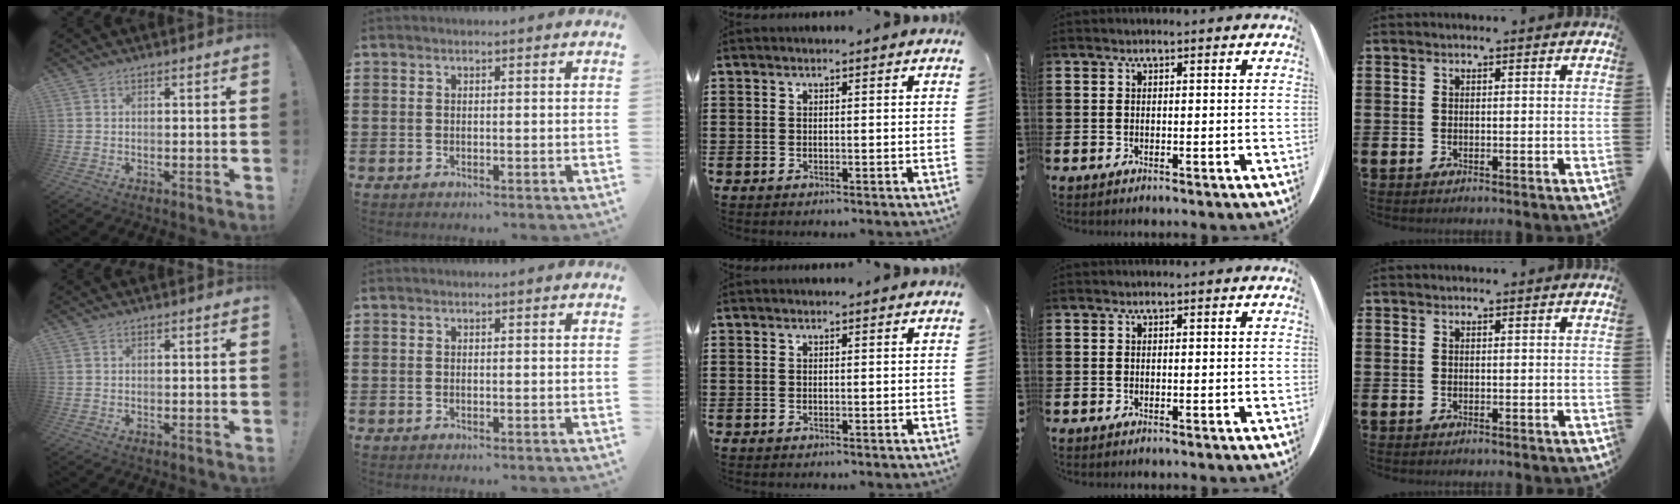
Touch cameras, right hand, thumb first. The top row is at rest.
{}